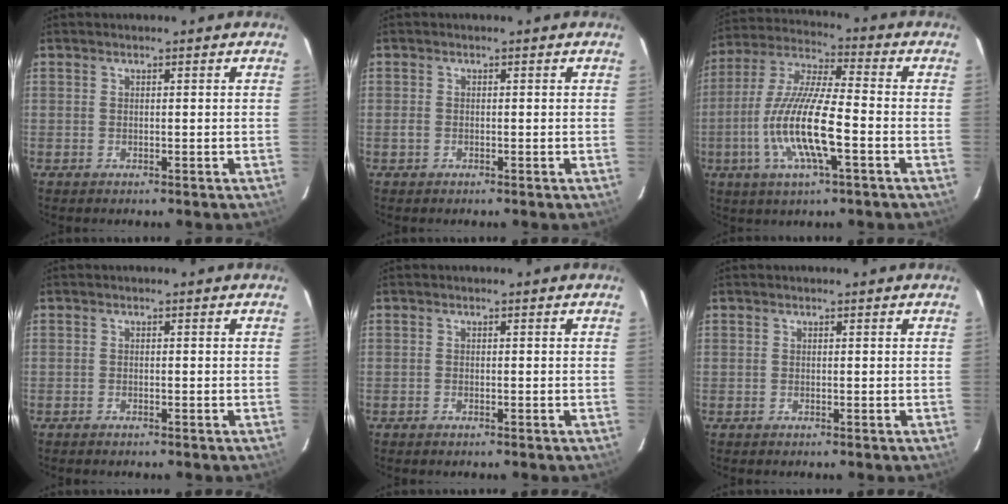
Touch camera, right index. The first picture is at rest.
{"total": 1.1, "force": [-0.6, 0.9, 0.3], "torque": [-0.007, 0.000, -0.011]}
{"total": 15.5, "force": [-4.5, 2.8, 14.5], "torque": [-0.296, -0.009, -0.088]}
{"total": 0.9, "force": [-0.8, 0.2, 0.3], "torque": [-0.009, 0.000, -0.017]}
{"total": 0.7, "force": [-0.6, 0.3, 0.2], "torque": [-0.004, 0.000, -0.013]}
{"total": 0.0}